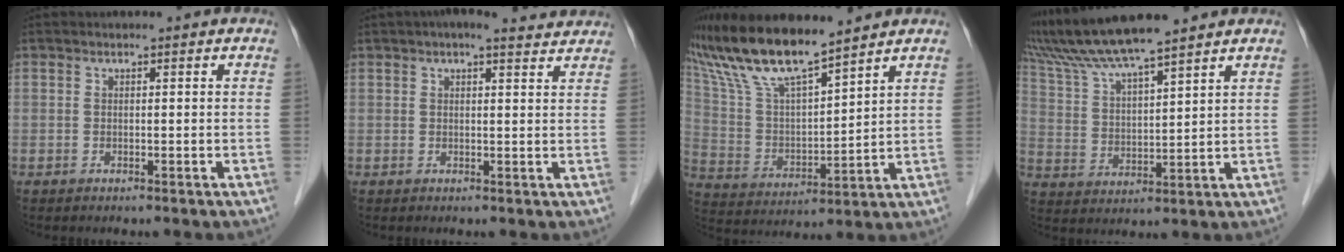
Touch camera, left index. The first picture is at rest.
{"total": 7.2, "force": [6.2, 1.4, 3.4], "torque": [-0.046, 0.022, 0.070]}
{"total": 13.8, "force": [11.8, 1.0, 7.0], "torque": [-0.152, 0.005, 0.235]}
{"total": 12.1, "force": [10.6, -0.4, 5.7], "torque": [-0.118, 0.027, 0.201]}